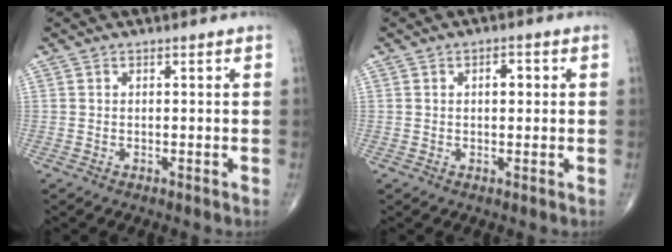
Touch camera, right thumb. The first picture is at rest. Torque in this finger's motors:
{"motor_torque": [0.13, 1.17, 0.50, 0.15, -0.04]}